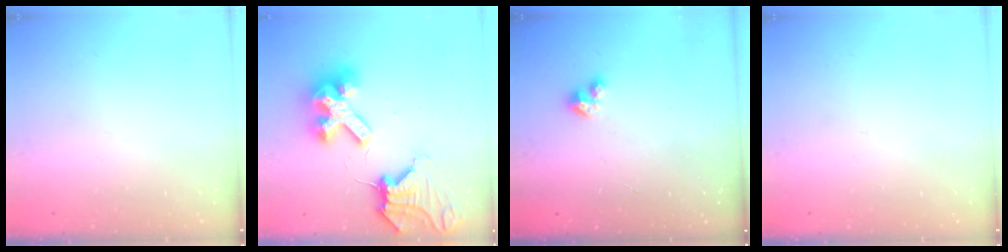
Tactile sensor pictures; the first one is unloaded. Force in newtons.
{"total": 16.5, "press": 16.4, "slide": 1.7}
{"total": 2.9, "press": 2.9, "slide": 0.2}
{"total": 0.0}